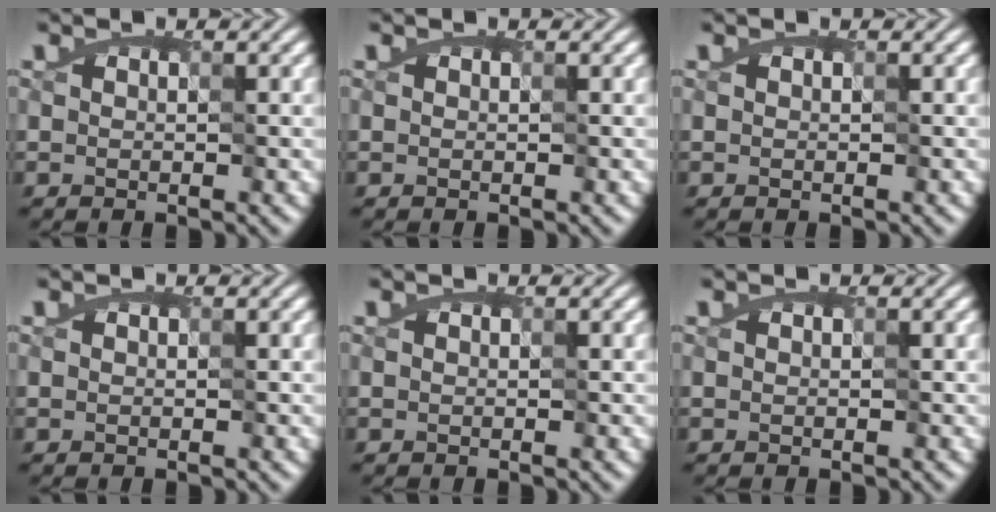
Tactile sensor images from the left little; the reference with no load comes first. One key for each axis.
{"total": 0.0}
{"total": 0.0}
{"total": 0.0}
{"total": 0.0}
{"total": 0.0}